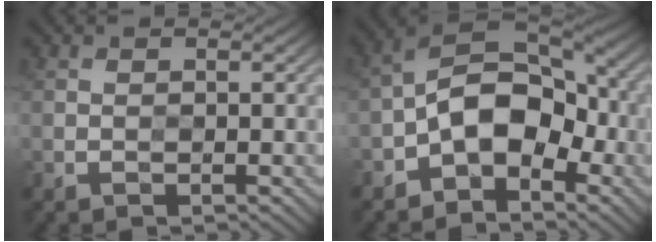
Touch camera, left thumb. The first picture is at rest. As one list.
[{"total": 10.3, "force": [-3.4, 6.1, 7.5], "torque": [-0.123, 0.007, -0.081]}]